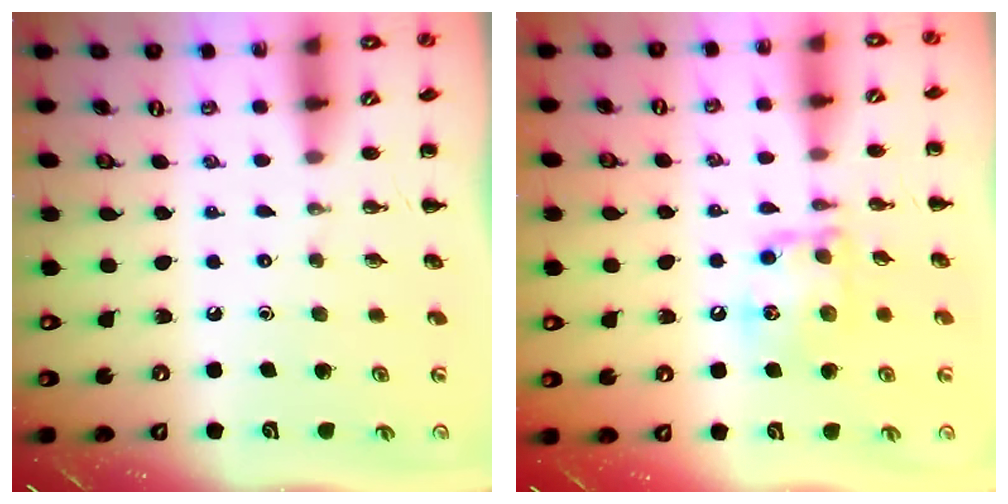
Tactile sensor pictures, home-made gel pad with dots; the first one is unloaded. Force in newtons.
{"total": 13.4, "press": 13.3, "slide": 1.3}